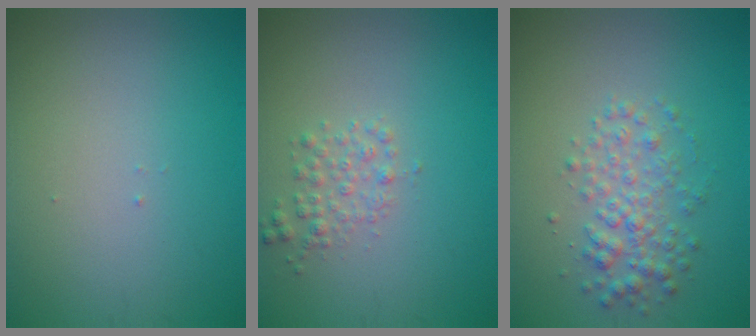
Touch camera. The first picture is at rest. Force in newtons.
{"total": 1.7, "press": 1.7, "slide": 0.1}
{"total": 3.0, "press": 3.0, "slide": 0.0}